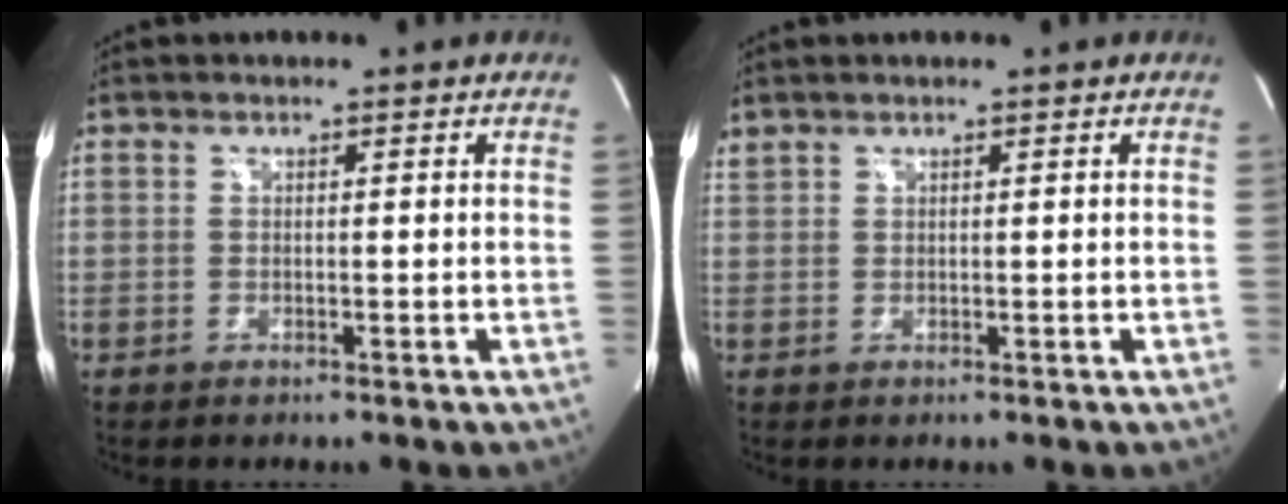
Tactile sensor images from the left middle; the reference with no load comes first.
{"total": 0.9, "force": [0.9, 0.2, 0.0], "torque": [-0.011, 0.012, 0.025]}